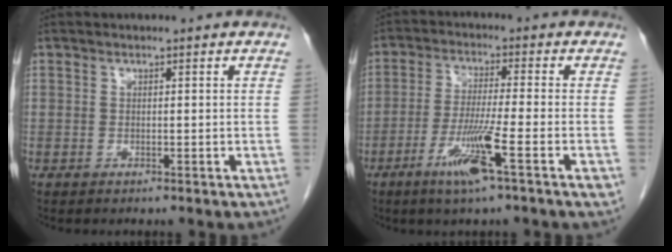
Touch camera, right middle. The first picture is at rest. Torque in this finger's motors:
{"motor_torque": [1.42, -0.72, 0.49, 0.14]}